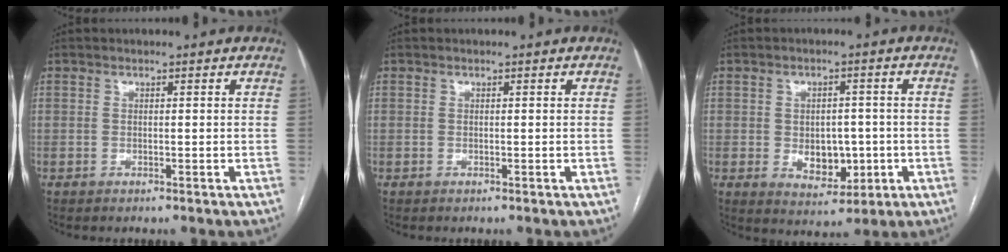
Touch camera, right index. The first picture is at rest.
{"total": 0.0}
{"total": 6.5, "force": [-1.0, 4.3, 4.8], "torque": [-0.063, 0.003, -0.003]}